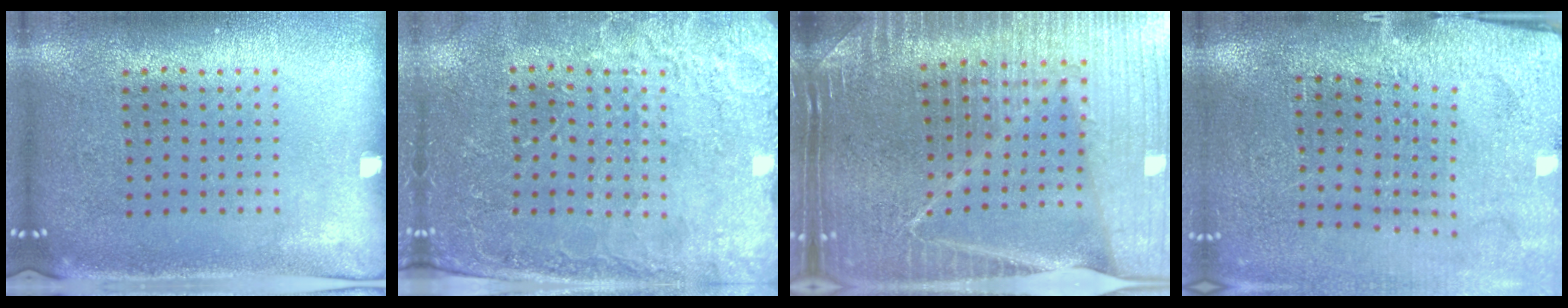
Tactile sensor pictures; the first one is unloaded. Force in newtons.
{"total": 2.8, "press": 2.7, "slide": 0.4}
{"total": 5.0, "press": 4.6, "slide": 1.9}
{"total": 3.1, "press": 2.9, "slide": 1.0}